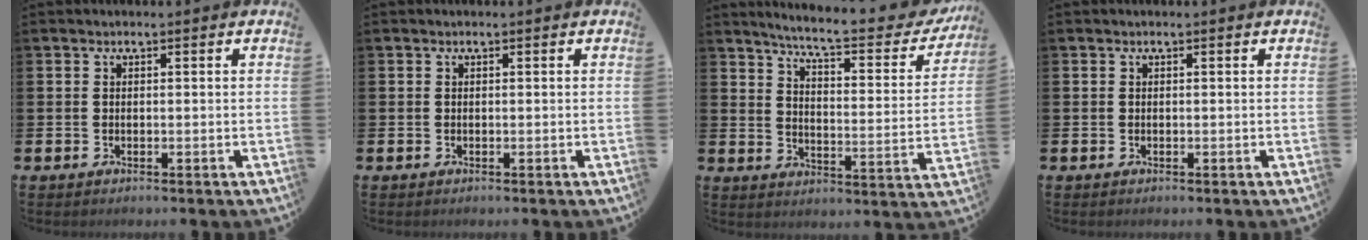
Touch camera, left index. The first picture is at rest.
{"total": 0.0}
{"total": 7.1, "force": [6.4, 0.5, 3.1], "torque": [-0.081, -0.048, 0.102]}
{"total": 0.0}